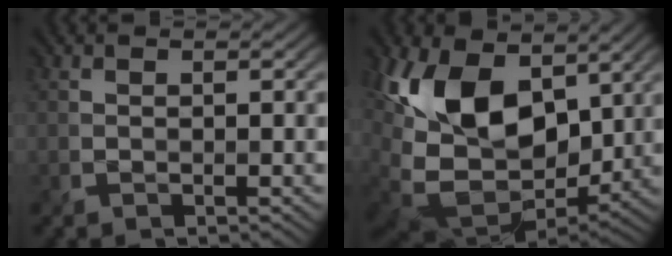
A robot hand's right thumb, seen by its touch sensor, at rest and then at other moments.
{"total": 18.1, "force": [3.4, 11.8, 13.3], "torque": [-0.277, -0.012, 0.070]}